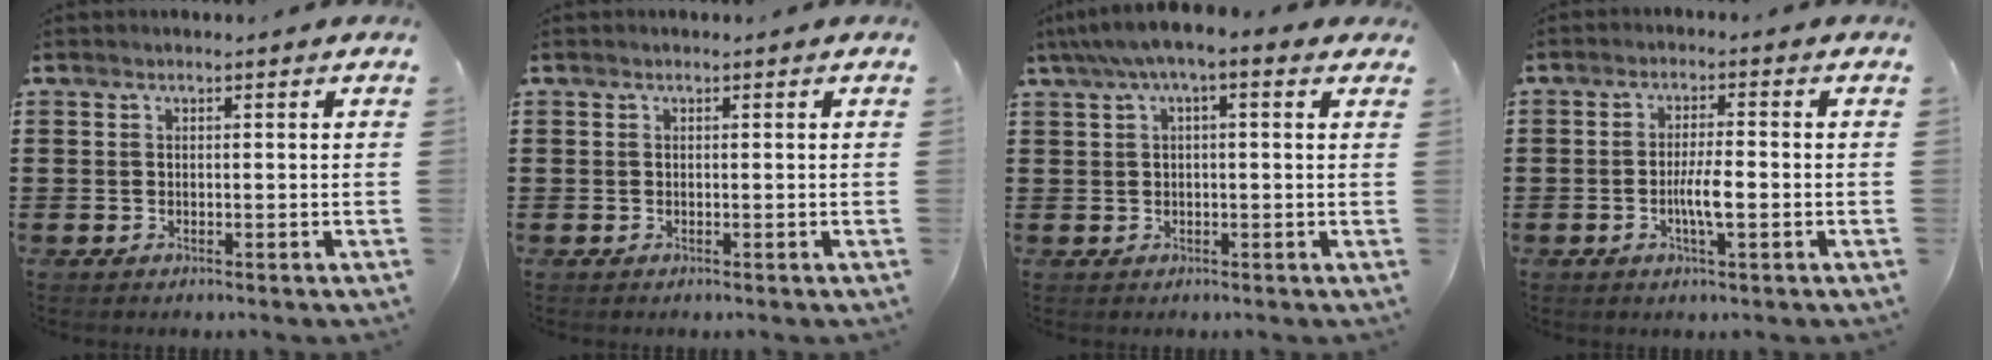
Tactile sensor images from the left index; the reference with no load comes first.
{"total": 0.0}
{"total": 3.8, "force": [1.0, 0.9, 3.5], "torque": [-0.066, 0.005, 0.014]}
{"total": 4.4, "force": [-1.2, 0.9, 4.1], "torque": [-0.079, 0.001, -0.024]}